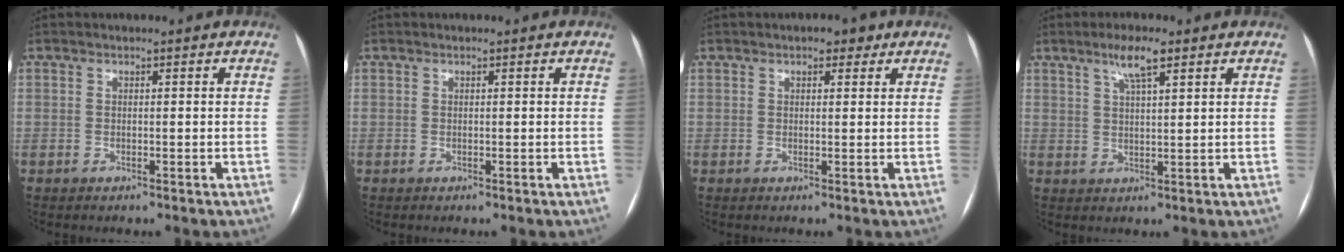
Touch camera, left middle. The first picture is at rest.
{"total": 0.0}
{"total": 2.6, "force": [1.6, 1.2, 1.5], "torque": [-0.019, 0.009, 0.019]}
{"total": 4.6, "force": [2.9, 0.5, 3.6], "torque": [-0.068, 0.006, 0.051]}